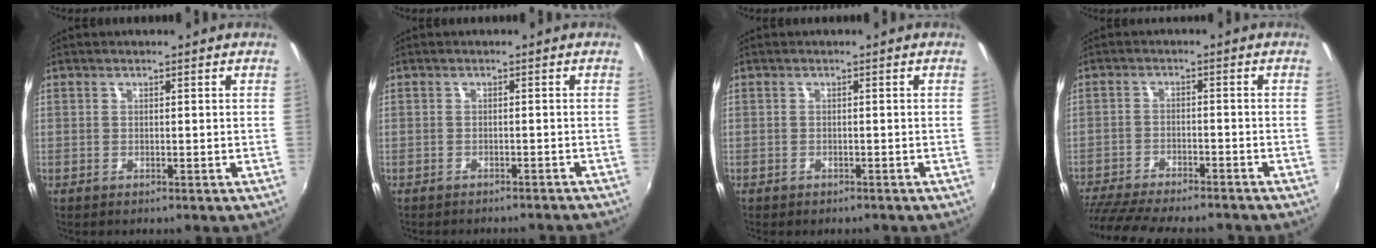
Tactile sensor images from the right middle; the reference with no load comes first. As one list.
[{"total": 7.0, "force": [-6.5, 1.5, 2.3], "torque": [-0.056, -0.011, -0.083]}, {"total": 1.9, "force": [-1.6, 0.7, 0.6], "torque": [-0.015, -0.011, -0.023]}, {"total": 17.2, "force": [-14.8, 3.8, 7.9], "torque": [-0.168, -0.034, -0.232]}]